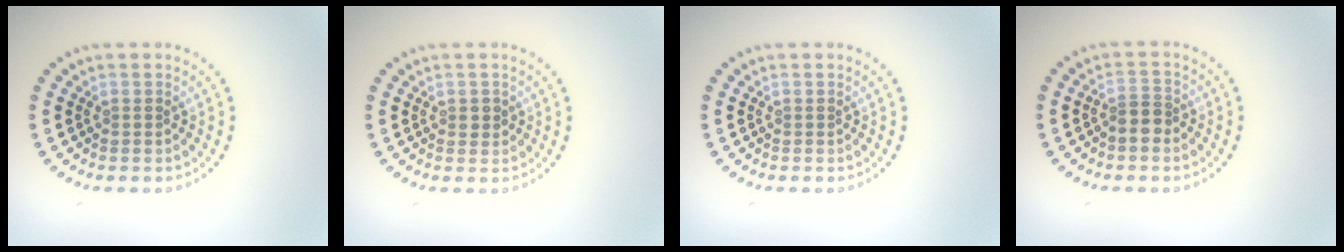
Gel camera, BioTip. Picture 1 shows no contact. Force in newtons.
{"total": 0.9, "press": 0.9, "slide": 0.1}
{"total": 0.0}
{"total": 2.2, "press": 1.8, "slide": 1.2}